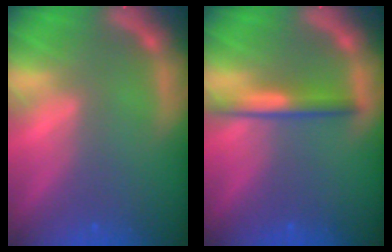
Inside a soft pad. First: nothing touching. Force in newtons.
{"total": 3.0}